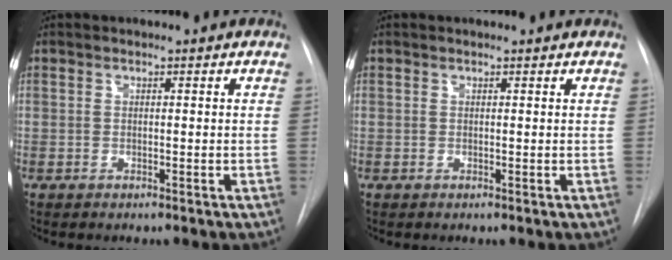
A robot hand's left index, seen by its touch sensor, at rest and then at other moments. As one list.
[{"total": 0.8, "force": [0.8, -0.1, 0.1], "torque": [-0.009, 0.002, 0.005]}]